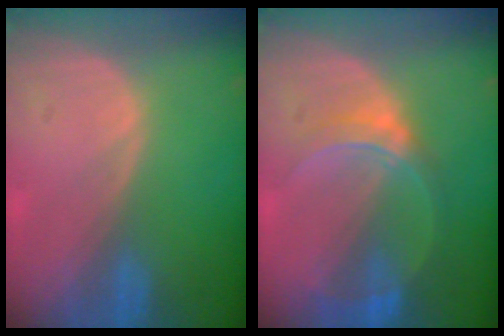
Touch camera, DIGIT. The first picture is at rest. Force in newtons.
{"total": 6.3, "press": 5.6, "slide": 3.0}